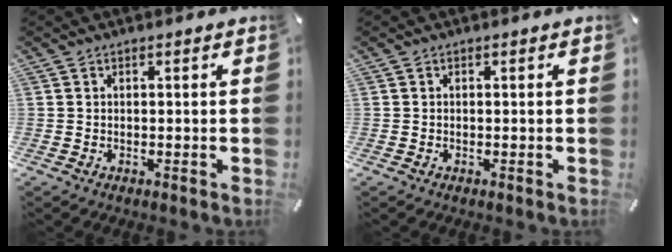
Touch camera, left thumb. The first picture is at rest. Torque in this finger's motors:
{"motor_torque": [-0.01, 0.00, -0.01, -0.01, 0.00]}